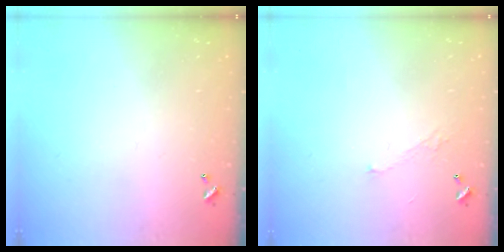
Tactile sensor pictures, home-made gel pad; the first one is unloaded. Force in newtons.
{"total": 3.5, "press": 3.5, "slide": 0.7}